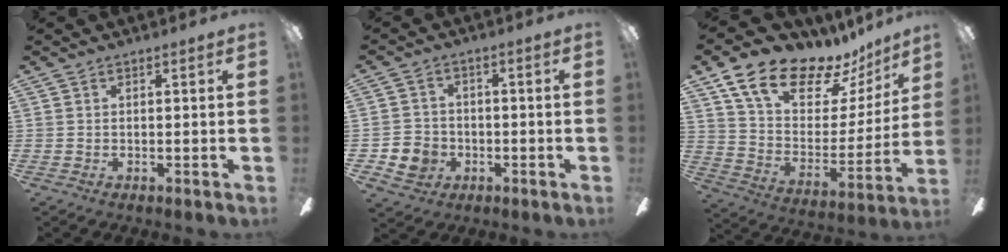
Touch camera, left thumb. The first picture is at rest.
{"total": 5.8, "force": [-1.9, 5.2, 1.5], "torque": [-0.041, 0.013, -0.036]}
{"total": 18.2, "force": [13.5, 8.4, 8.7], "torque": [-0.145, -0.098, 0.236]}